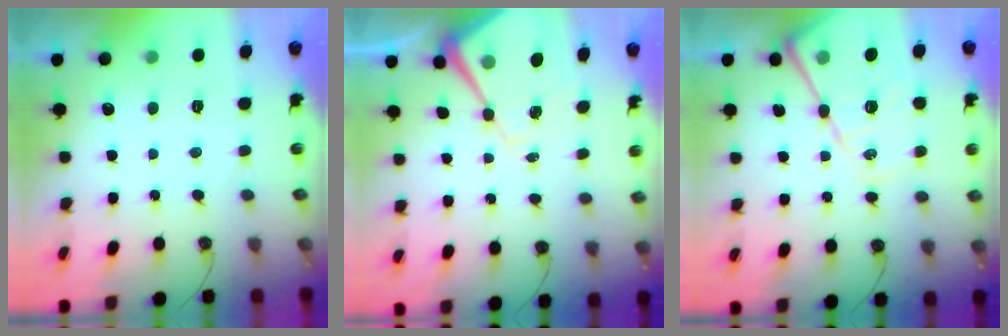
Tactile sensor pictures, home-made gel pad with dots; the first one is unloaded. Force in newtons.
{"total": 11.9, "press": 11.8, "slide": 1.0}
{"total": 17.0, "press": 17.0, "slide": 1.6}